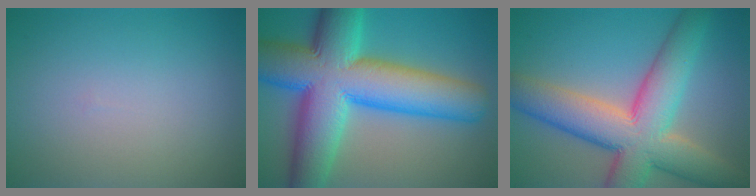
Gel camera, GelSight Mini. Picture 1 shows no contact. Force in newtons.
{"total": 15.6, "press": 15.6, "slide": 0.5}
{"total": 11.0, "press": 11.0, "slide": 0.6}